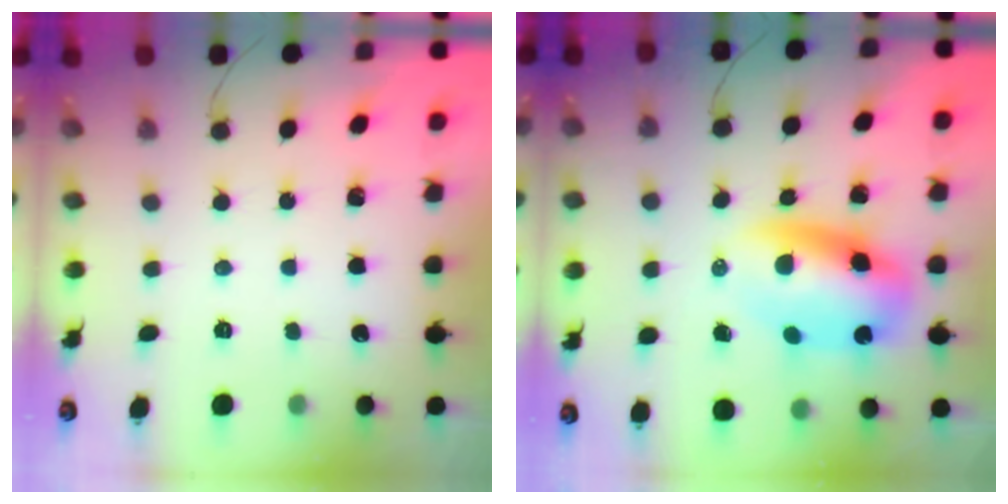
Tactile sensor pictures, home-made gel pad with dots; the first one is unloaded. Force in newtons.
{"total": 10.3, "press": 9.9, "slide": 2.9}